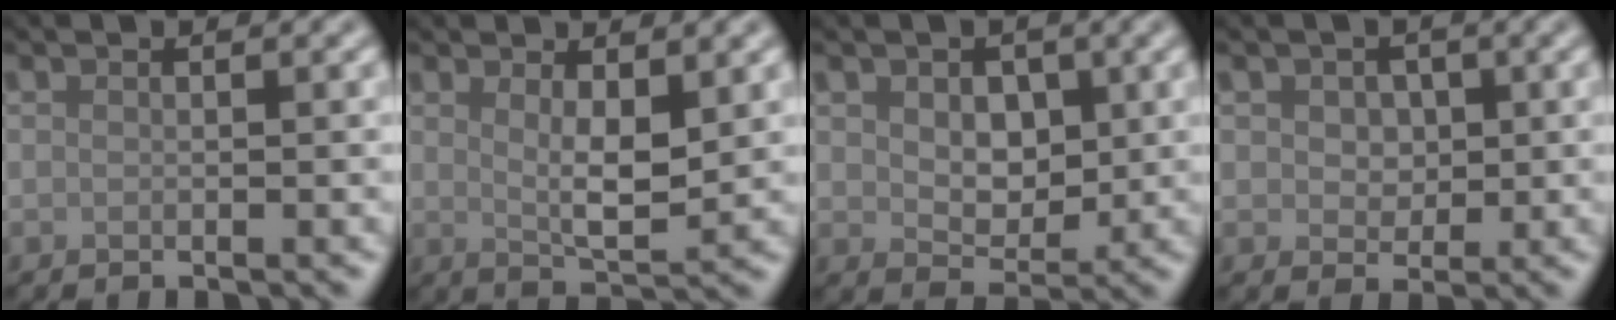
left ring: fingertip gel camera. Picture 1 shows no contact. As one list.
[{"total": 3.3, "force": [1.1, 1.0, 3.0], "torque": [-0.054, -0.011, 0.023]}, {"total": 3.5, "force": [0.8, 2.5, 2.3], "torque": [-0.045, -0.008, 0.011]}, {"total": 2.4, "force": [0.6, 1.9, 1.3], "torque": [-0.025, 0.000, 0.000]}]